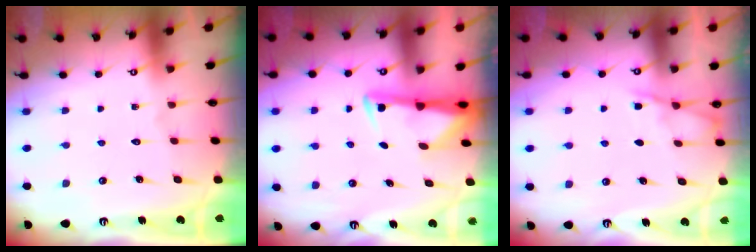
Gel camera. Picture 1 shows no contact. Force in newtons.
{"total": 2.9, "press": 2.8, "slide": 0.5}
{"total": 4.9, "press": 4.8, "slide": 0.6}